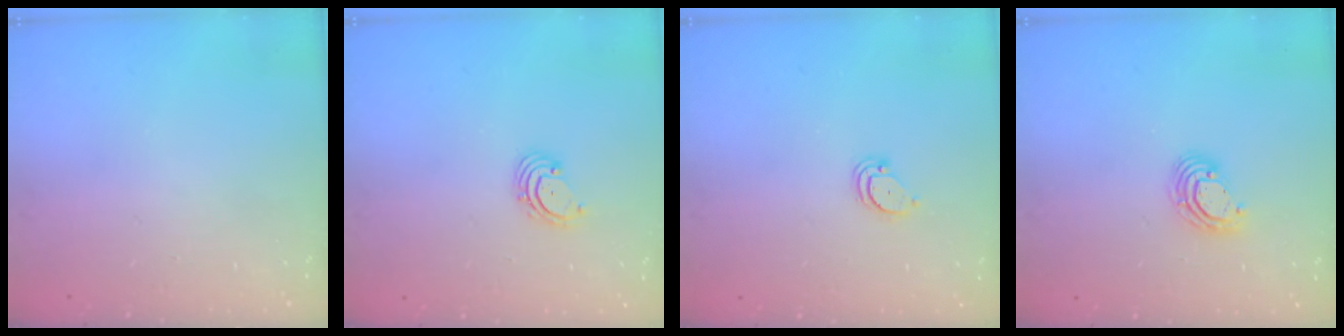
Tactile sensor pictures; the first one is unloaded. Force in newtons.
{"total": 1.8, "press": 1.7, "slide": 0.7}
{"total": 2.1, "press": 2.1, "slide": 0.1}
{"total": 6.8, "press": 6.7, "slide": 0.8}